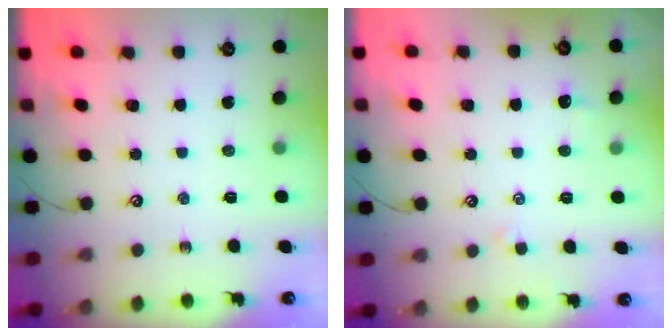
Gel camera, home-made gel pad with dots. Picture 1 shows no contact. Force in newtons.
{"total": 1.0, "press": 0.8, "slide": 0.5}